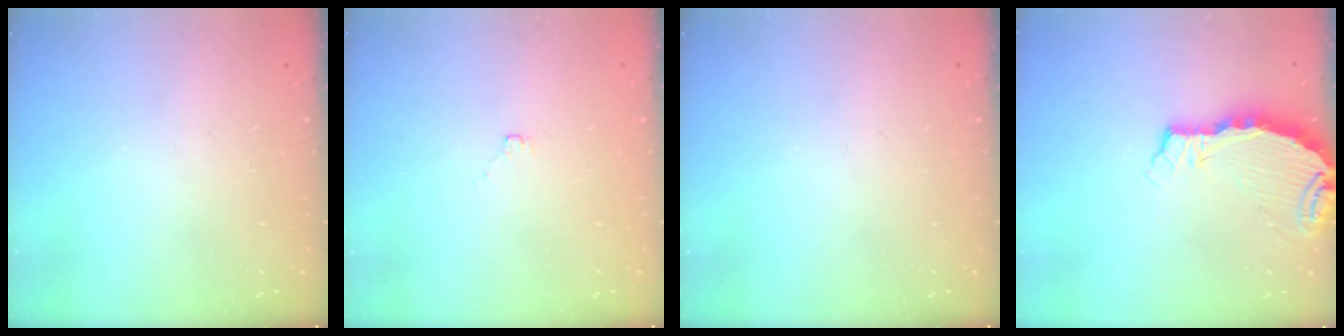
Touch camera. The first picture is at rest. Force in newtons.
{"total": 2.4, "press": 2.4, "slide": 0.4}
{"total": 0.0}
{"total": 5.3, "press": 5.3, "slide": 0.6}